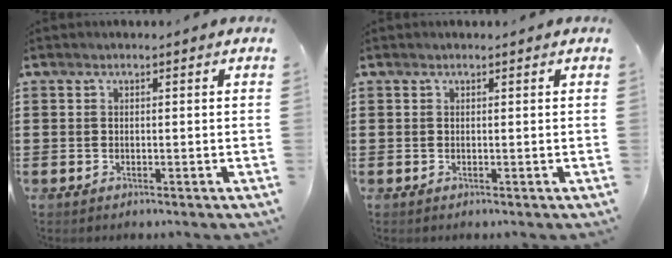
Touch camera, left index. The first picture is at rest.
{"total": 0.0}